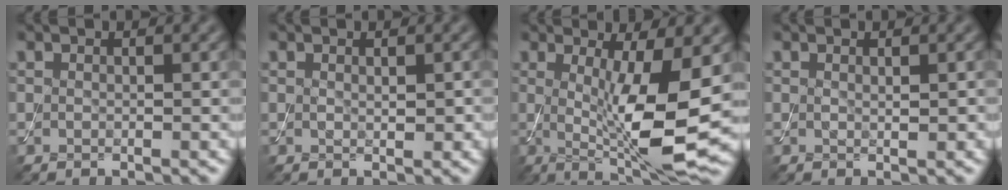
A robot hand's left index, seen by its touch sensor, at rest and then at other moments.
{"total": 1.0, "force": [0.2, 0.5, 0.8], "torque": [-0.012, -0.004, 0.005]}
{"total": 9.1, "force": [-0.2, 2.0, 8.9], "torque": [-0.146, -0.020, 0.006]}
{"total": 0.7, "force": [0.2, 0.3, 0.6], "torque": [-0.009, -0.003, 0.004]}